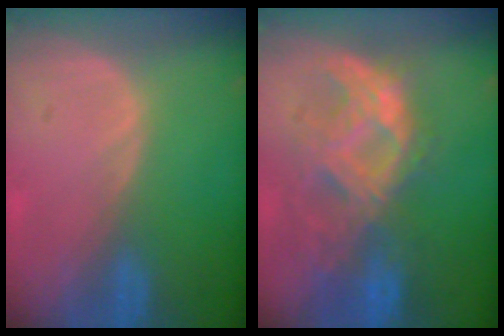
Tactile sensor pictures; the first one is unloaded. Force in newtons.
{"total": 9.3, "press": 8.8, "slide": 2.9}